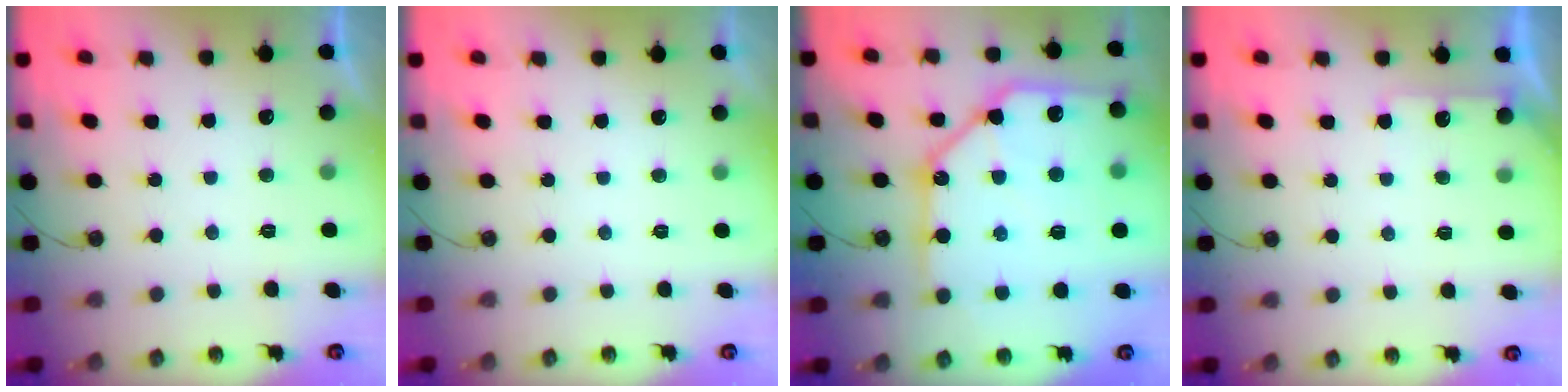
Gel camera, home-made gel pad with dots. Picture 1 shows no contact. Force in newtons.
{"total": 0.0}
{"total": 22.6, "press": 22.5, "slide": 2.6}
{"total": 4.2, "press": 4.1, "slide": 0.6}